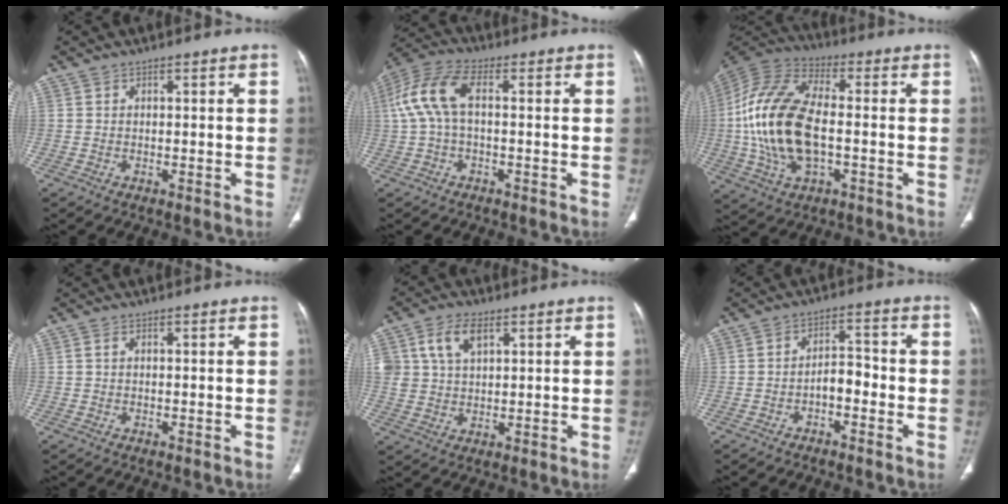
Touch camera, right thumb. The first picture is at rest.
{"total": 9.2, "force": [0.6, 4.4, 8.1], "torque": [-0.191, 0.030, 0.008]}
{"total": 19.7, "force": [-1.7, 10.2, 16.8], "torque": [-0.350, 0.019, -0.031]}
{"total": 0.6, "force": [0.1, 0.3, 0.5], "torque": [-0.013, 0.001, 0.000]}
{"total": 7.2, "force": [3.1, 4.3, 4.9], "torque": [-0.085, -0.004, 0.063]}
{"total": 4.5, "force": [-2.0, 2.5, 3.2], "torque": [-0.039, 0.033, -0.036]}